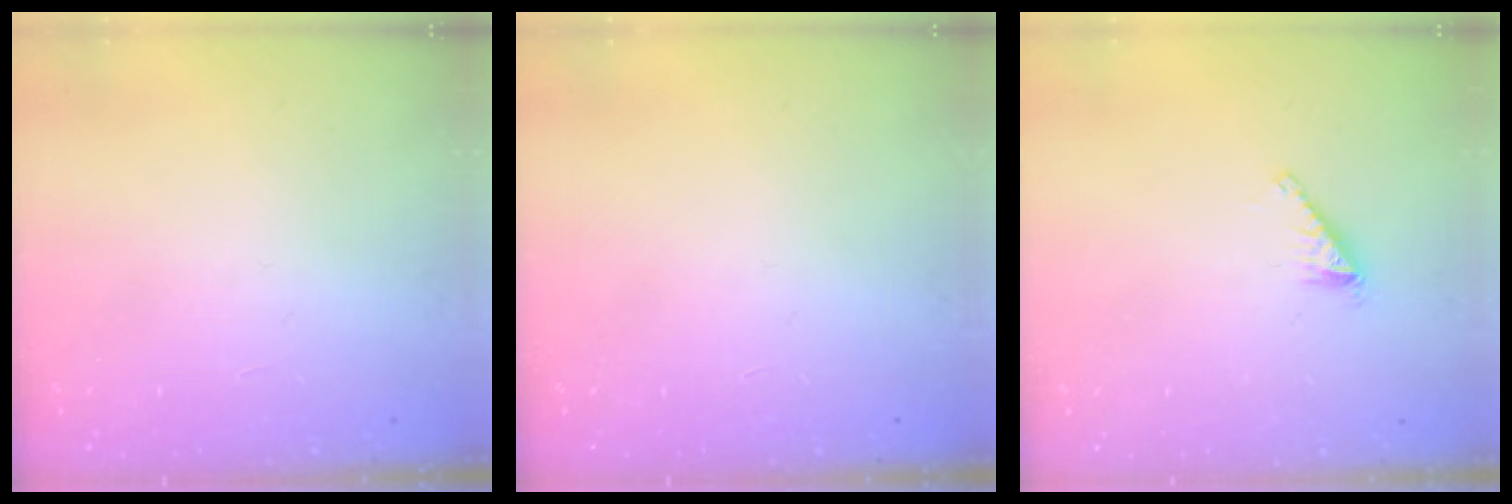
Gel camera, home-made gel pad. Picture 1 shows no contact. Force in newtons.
{"total": 0.0}
{"total": 2.1, "press": 2.0, "slide": 0.3}